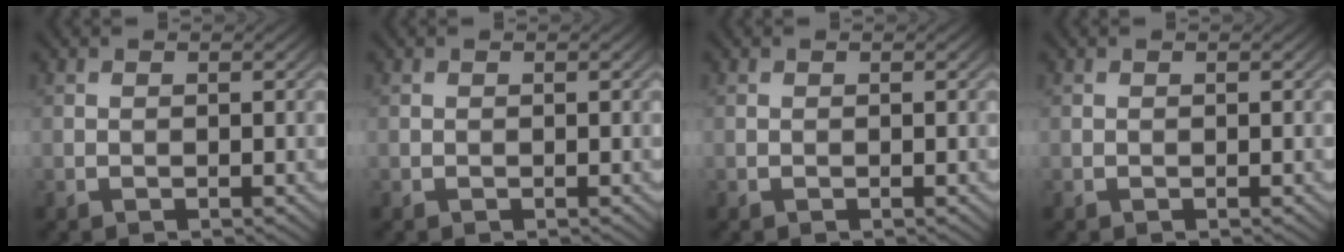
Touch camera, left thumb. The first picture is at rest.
{"total": 0.0}
{"total": 0.0}
{"total": 0.0}